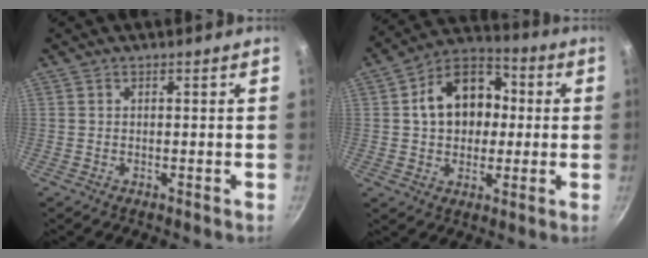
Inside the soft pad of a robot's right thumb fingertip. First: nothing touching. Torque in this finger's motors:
{"motor_torque": [-0.12, 0.38, 0.34, -0.16, 0.24]}